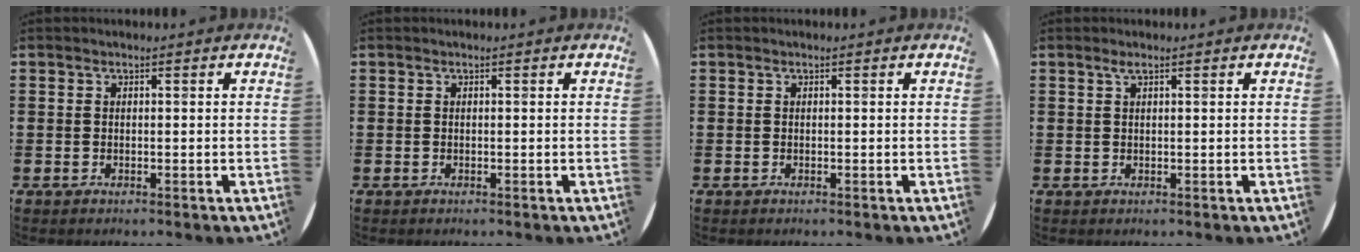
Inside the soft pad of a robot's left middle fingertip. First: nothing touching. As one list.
[{"total": 0.0}, {"total": 0.0}, {"total": 0.9, "force": [0.5, 0.1, 0.8], "torque": [-0.015, 0.003, 0.008]}]